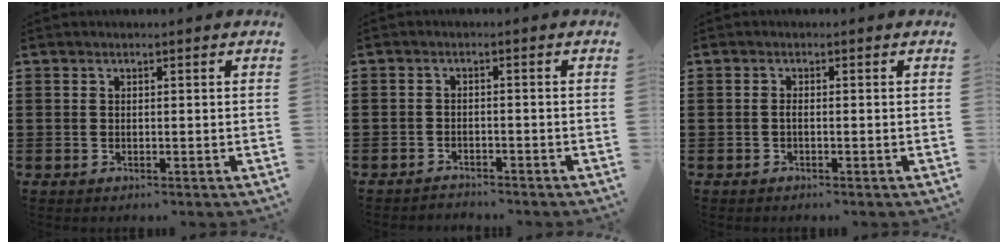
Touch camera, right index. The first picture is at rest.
{"total": 1.8, "force": [-1.8, 0.3, -0.1], "torque": [-0.005, 0.004, -0.040]}
{"total": 0.8, "force": [-0.5, 0.1, 0.7], "torque": [-0.015, -0.004, -0.008]}